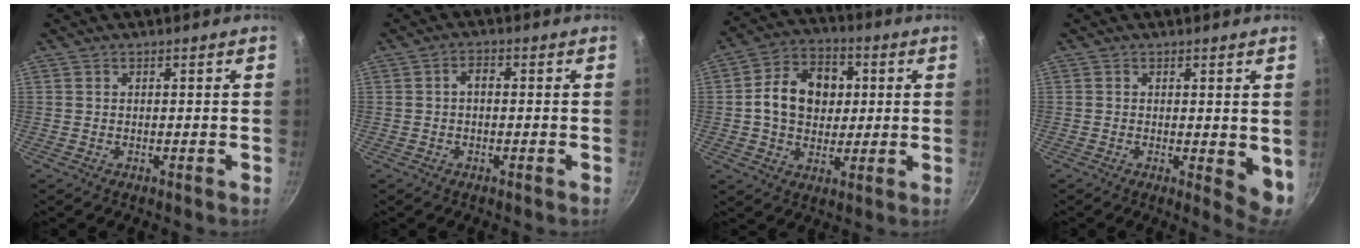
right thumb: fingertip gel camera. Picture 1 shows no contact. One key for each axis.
{"total": 1.9, "fx": 0.0, "fy": 1.1, "fz": 1.5, "tx": -0.027, "ty": 0.010, "tz": -0.004}
{"total": 13.4, "fx": 1.6, "fy": 10.3, "fz": 8.5, "tx": -0.111, "ty": 0.015, "tz": 0.015}
{"total": 5.3, "fx": 0.4, "fy": 2.3, "fz": 4.8, "tx": -0.060, "ty": -0.014, "tz": 0.005}